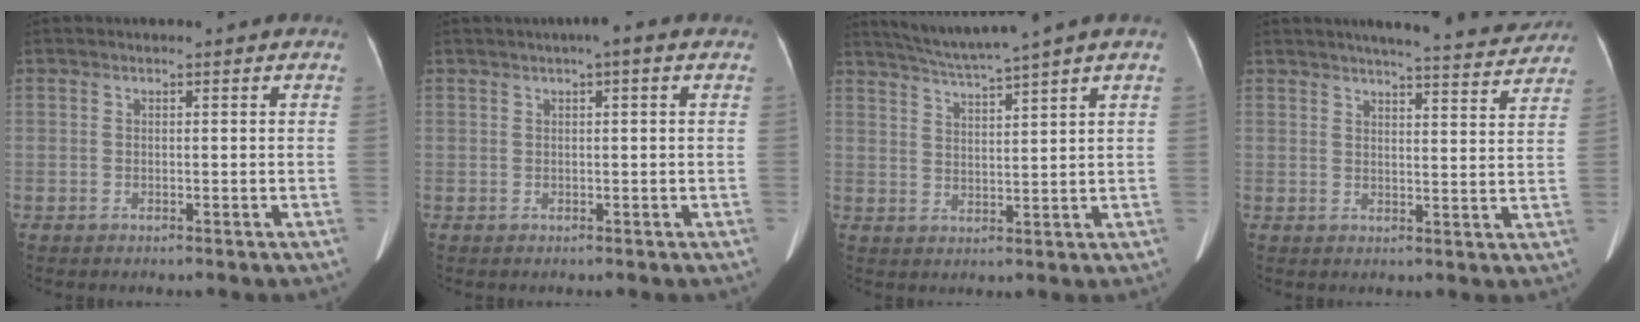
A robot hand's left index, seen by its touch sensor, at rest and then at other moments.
{"total": 2.0, "force": [1.0, 0.2, 1.8], "torque": [-0.030, 0.012, 0.010]}
{"total": 7.5, "force": [6.3, -2.0, 3.6], "torque": [-0.065, 0.003, 0.111]}
{"total": 12.3, "force": [11.3, 0.8, 4.8], "torque": [-0.063, -0.009, 0.127]}